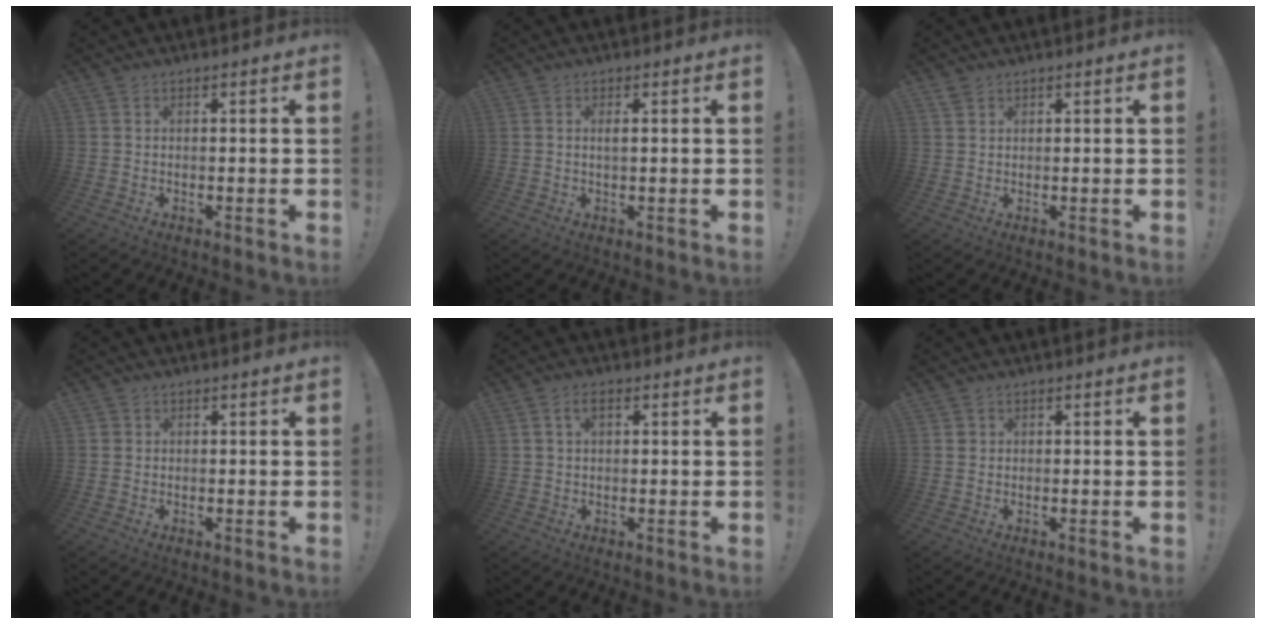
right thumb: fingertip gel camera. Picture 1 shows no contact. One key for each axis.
{"total": 1.3, "fx": 0.4, "fy": 0.2, "fz": 1.3, "tx": -0.019, "ty": -0.002, "tz": 0.004}
{"total": 1.6, "fx": 1.2, "fy": 0.9, "fz": 0.5, "tx": -0.003, "ty": -0.003, "tz": 0.021}
{"total": 0.9, "fx": 0.2, "fy": 0.8, "fz": 0.1, "tx": -0.003, "ty": 0.002, "tz": 0.004}
{"total": 3.2, "fx": 1.0, "fy": 1.8, "fz": 2.4, "tx": -0.041, "ty": 0.006, "tz": 0.016}
{"total": 1.0, "fx": 0.5, "fy": 0.9, "fz": 0.2, "tx": 0.003, "ty": -0.001, "tz": 0.007}